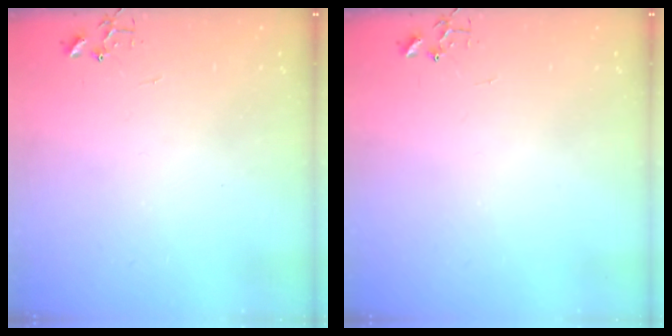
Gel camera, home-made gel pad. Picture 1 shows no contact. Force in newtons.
{"total": 0.0}